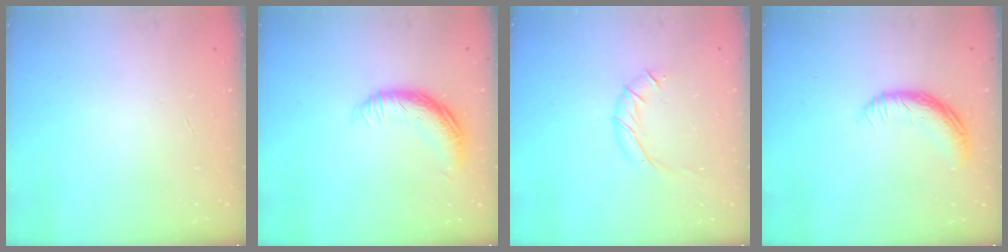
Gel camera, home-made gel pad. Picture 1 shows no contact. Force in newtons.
{"total": 12.0, "press": 12.0, "slide": 0.6}
{"total": 8.6, "press": 8.4, "slide": 1.4}
{"total": 10.6, "press": 10.6, "slide": 0.4}